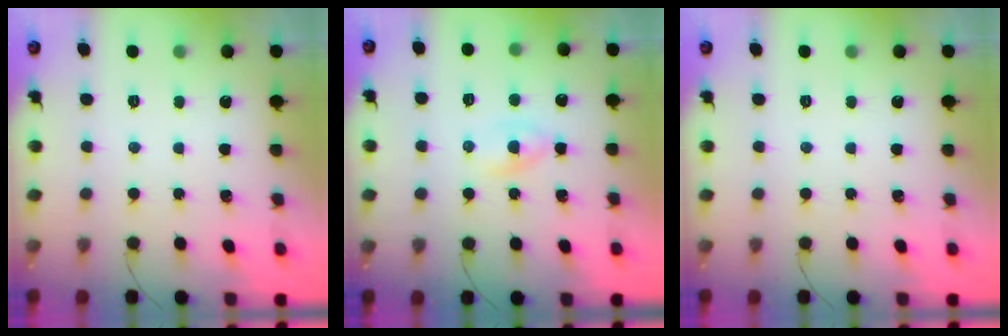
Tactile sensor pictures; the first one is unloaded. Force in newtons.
{"total": 2.4, "press": 2.2, "slide": 0.9}
{"total": 0.0}